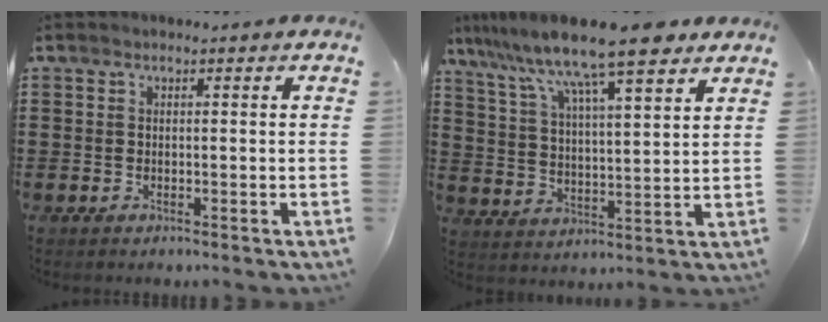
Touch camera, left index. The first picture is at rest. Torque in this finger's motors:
{"motor_torque": [1.23, 0.91, 1.05, 0.21]}